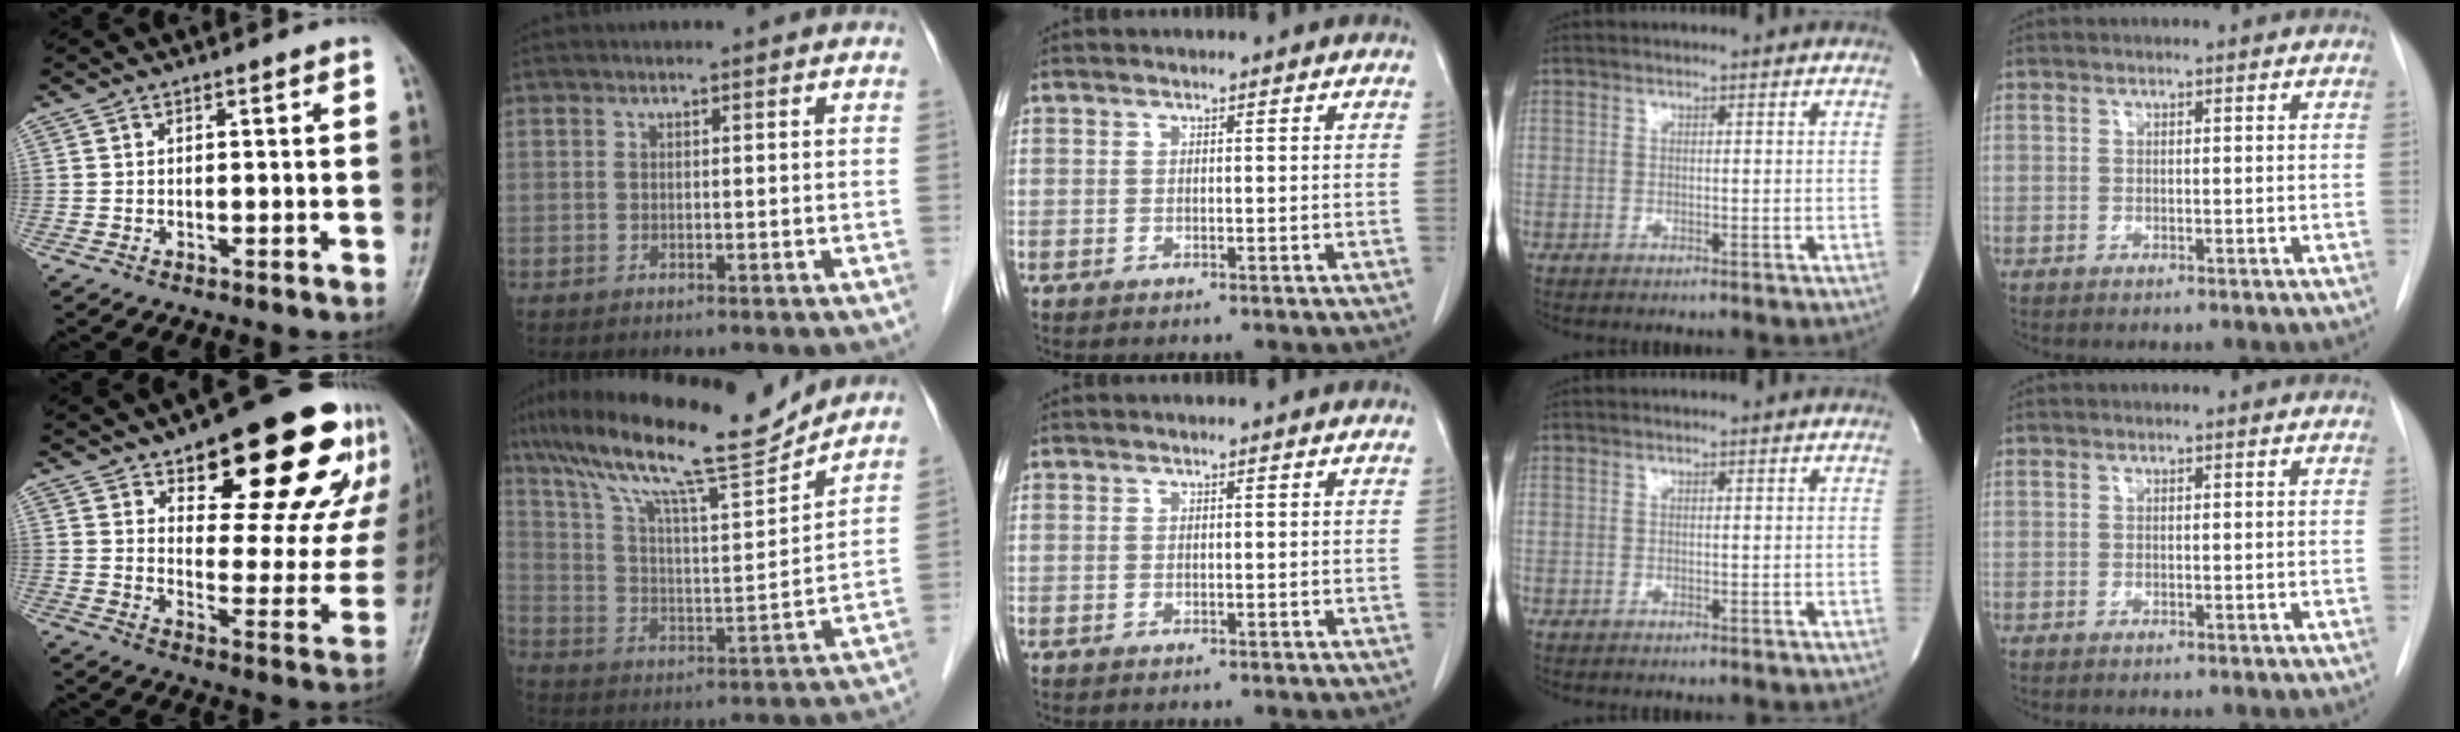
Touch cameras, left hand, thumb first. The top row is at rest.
{"thumb": {"total": 24.3, "force": [14.5, 10.0, 16.7], "torque": [-0.162, -0.058, 0.204]}, "index": {"total": 17.7, "force": [15.0, 1.0, 9.2], "torque": [-0.168, 0.012, 0.252]}}